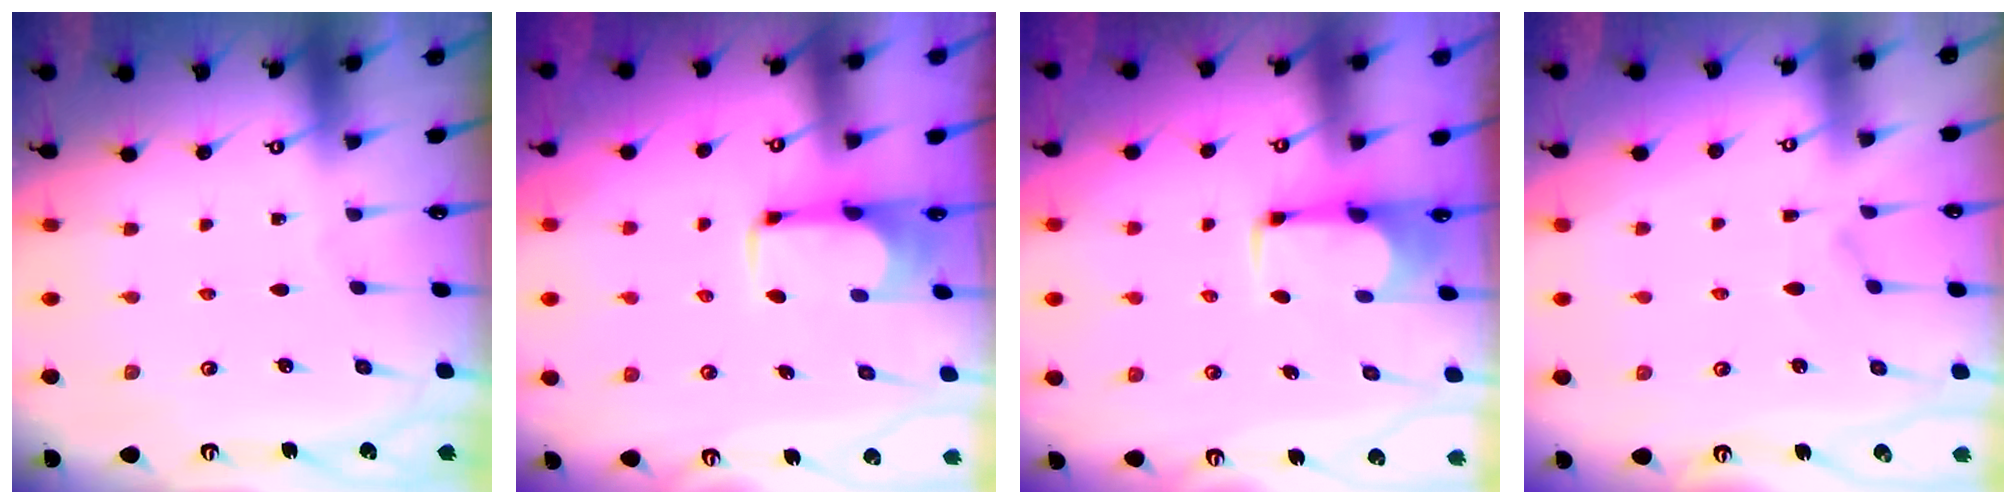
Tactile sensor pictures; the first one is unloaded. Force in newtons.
{"total": 4.2, "press": 4.2, "slide": 0.5}
{"total": 1.9, "press": 1.7, "slide": 0.8}
{"total": 1.6, "press": 1.3, "slide": 0.9}